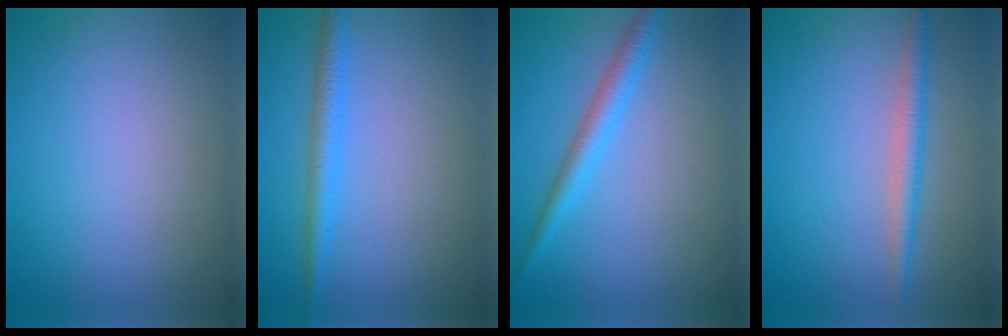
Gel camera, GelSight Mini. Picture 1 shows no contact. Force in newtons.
{"total": 2.4, "press": 2.4, "slide": 0.1}
{"total": 2.6, "press": 2.6, "slide": 0.0}
{"total": 2.4, "press": 2.4, "slide": 0.0}